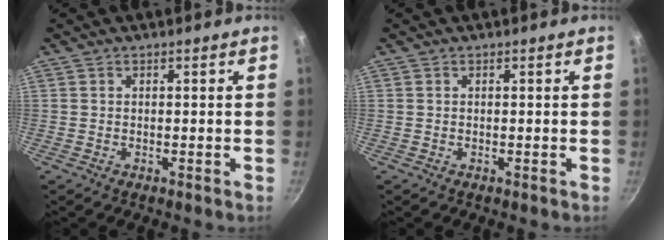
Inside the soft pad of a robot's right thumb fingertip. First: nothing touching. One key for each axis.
{"total": 0.0}